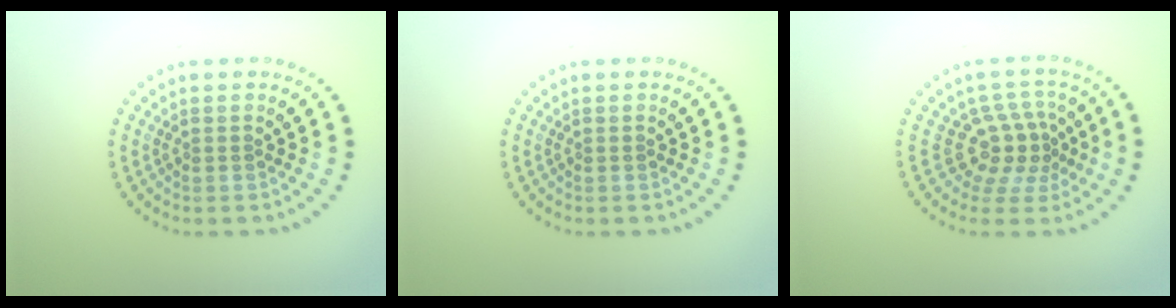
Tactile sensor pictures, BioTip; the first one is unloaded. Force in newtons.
{"total": 0.0}
{"total": 3.6, "press": 2.6, "slide": 2.5}